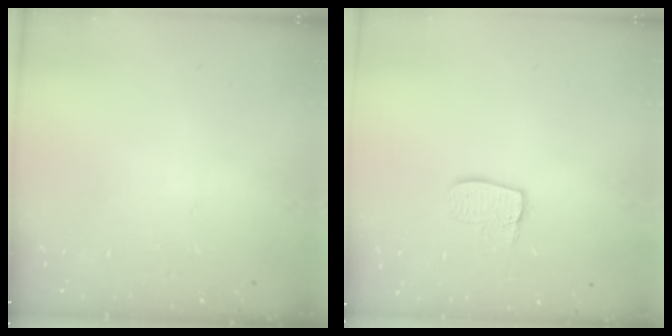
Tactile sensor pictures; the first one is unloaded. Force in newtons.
{"total": 7.6, "press": 7.6, "slide": 0.2}